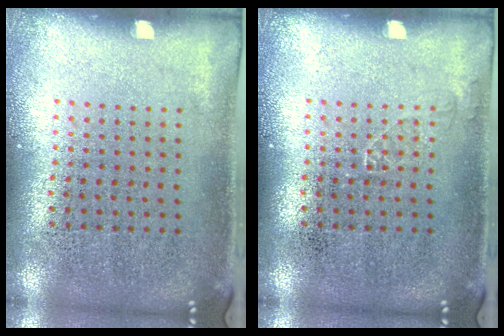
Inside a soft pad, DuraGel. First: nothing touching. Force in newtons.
{"total": 0.6, "press": 0.6, "slide": 0.0}